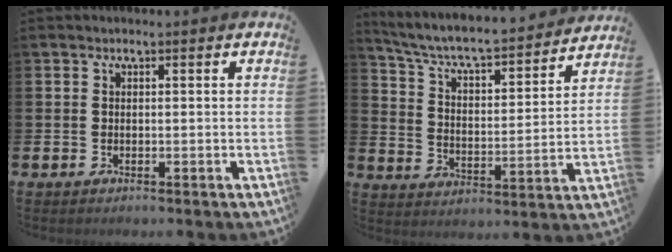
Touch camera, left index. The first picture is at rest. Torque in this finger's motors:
{"motor_torque": [0.97, -1.17, 0.53, 0.18]}